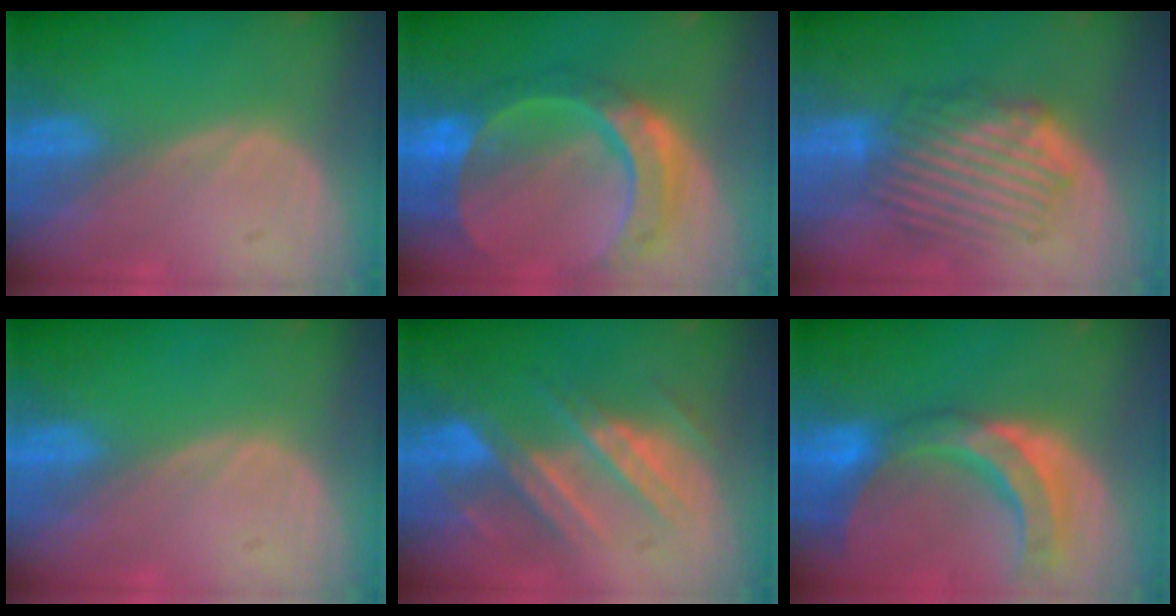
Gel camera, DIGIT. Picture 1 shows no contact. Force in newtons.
{"total": 11.0, "press": 9.2, "slide": 6.1}
{"total": 8.4, "press": 8.0, "slide": 2.5}
{"total": 0.0}
{"total": 8.8, "press": 7.9, "slide": 3.7}
{"total": 10.6, "press": 9.3, "slide": 5.0}